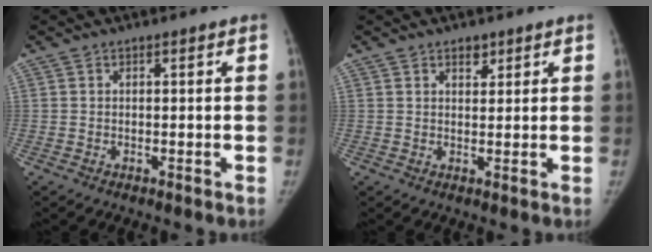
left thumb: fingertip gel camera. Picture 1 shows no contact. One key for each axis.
{"total": 2.2, "fx": 1.5, "fy": 1.3, "fz": 1.0, "tx": 0.002, "ty": -0.009, "tz": 0.021}